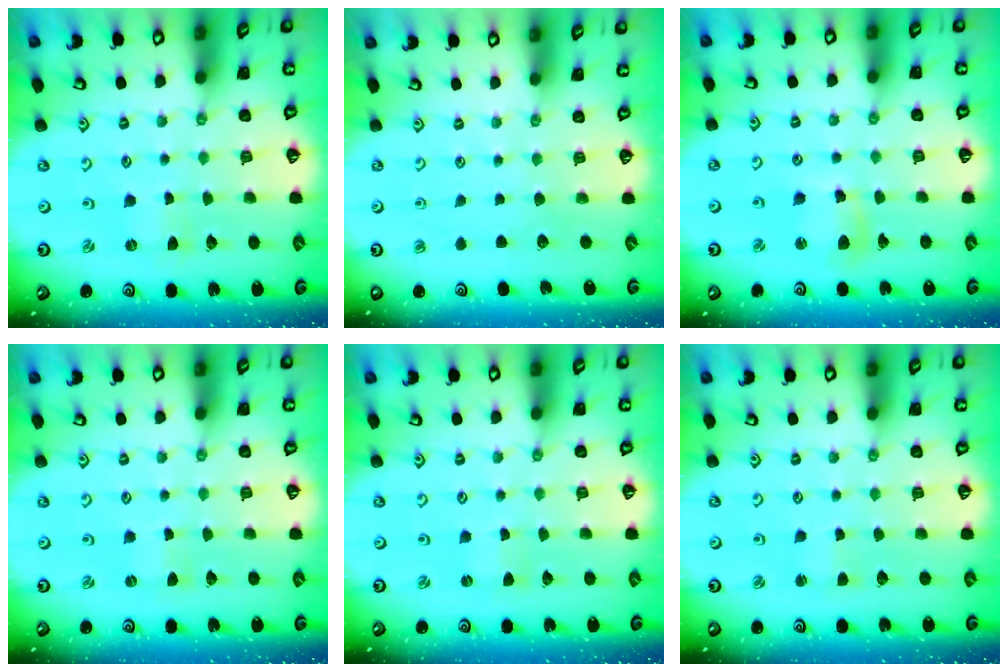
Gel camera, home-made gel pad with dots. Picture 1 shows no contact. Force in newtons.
{"total": 0.0}
{"total": 8.0, "press": 7.9, "slide": 1.1}
{"total": 0.0}
{"total": 1.0, "press": 1.0, "slide": 0.1}
{"total": 1.6, "press": 1.6, "slide": 0.3}